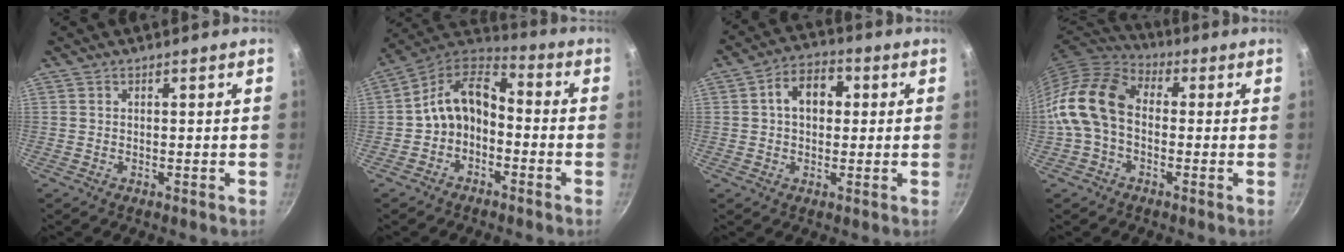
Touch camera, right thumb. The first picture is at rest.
{"total": 11.0, "force": [-2.4, 7.7, 7.5], "torque": [-0.118, 0.060, -0.058]}
{"total": 8.4, "force": [1.3, 6.0, 5.7], "torque": [-0.058, 0.018, 0.009]}
{"total": 14.5, "force": [-1.0, 10.2, 10.2], "torque": [-0.184, 0.037, -0.042]}